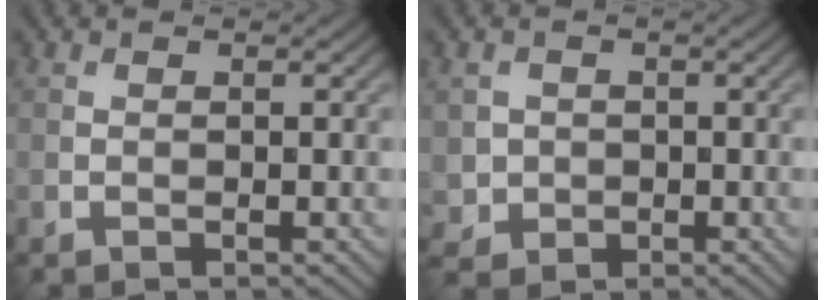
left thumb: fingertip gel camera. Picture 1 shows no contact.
{"total": 2.7, "force": [0.0, 2.7, 0.4], "torque": [-0.012, -0.009, -0.003]}